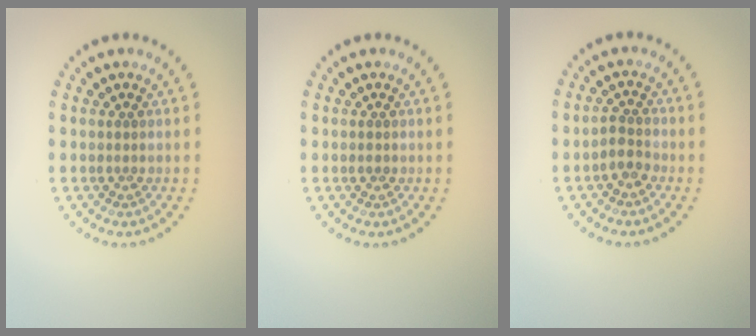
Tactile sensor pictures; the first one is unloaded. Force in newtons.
{"total": 0.6, "press": 0.6, "slide": 0.2}
{"total": 1.8, "press": 1.5, "slide": 1.0}